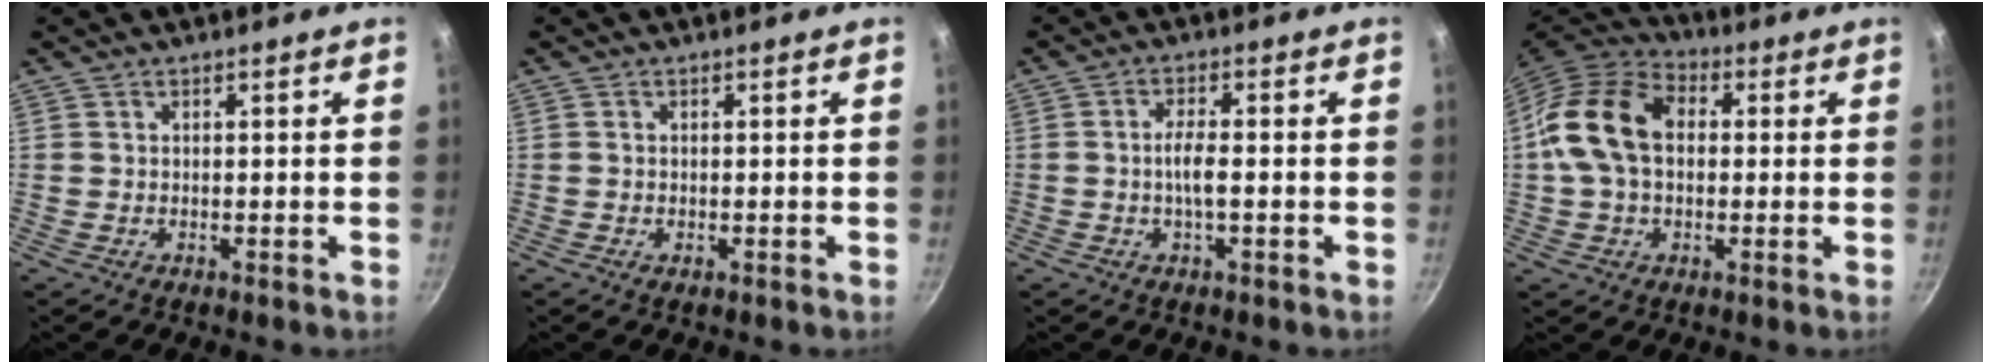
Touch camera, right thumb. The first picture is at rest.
{"total": 0.8, "force": [-0.3, 0.5, 0.6], "torque": [-0.008, 0.000, -0.006]}
{"total": 3.8, "force": [-0.8, 0.9, 3.6], "torque": [-0.074, 0.010, -0.019]}
{"total": 14.5, "force": [1.0, 10.2, 10.3], "torque": [-0.163, 0.027, 0.000]}